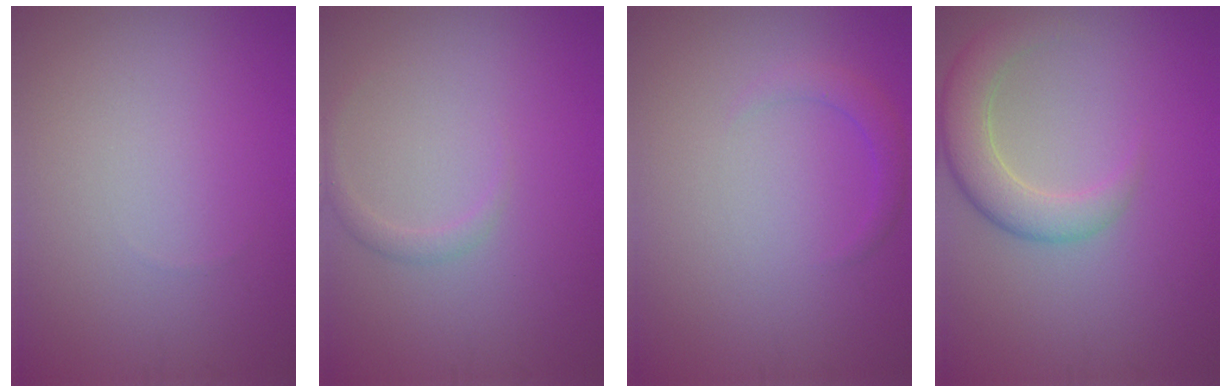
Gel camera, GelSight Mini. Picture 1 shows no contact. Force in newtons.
{"total": 1.2, "press": 1.2, "slide": 0.1}
{"total": 1.5, "press": 1.5, "slide": 0.1}
{"total": 4.5, "press": 4.5, "slide": 0.5}